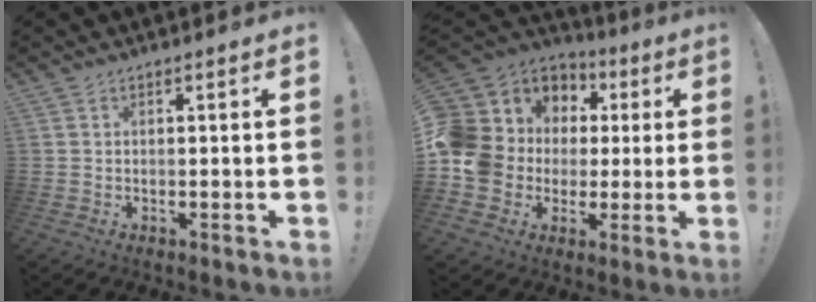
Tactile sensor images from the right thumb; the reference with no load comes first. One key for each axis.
{"total": 12.4, "fx": 1.1, "fy": 11.3, "fz": 5.1, "tx": -0.095, "ty": -0.010, "tz": 0.042}